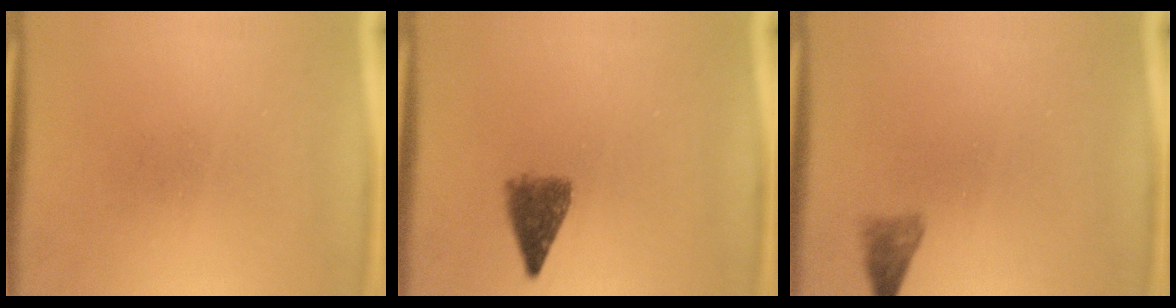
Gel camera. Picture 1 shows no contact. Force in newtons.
{"total": 3.9}
{"total": 1.9}